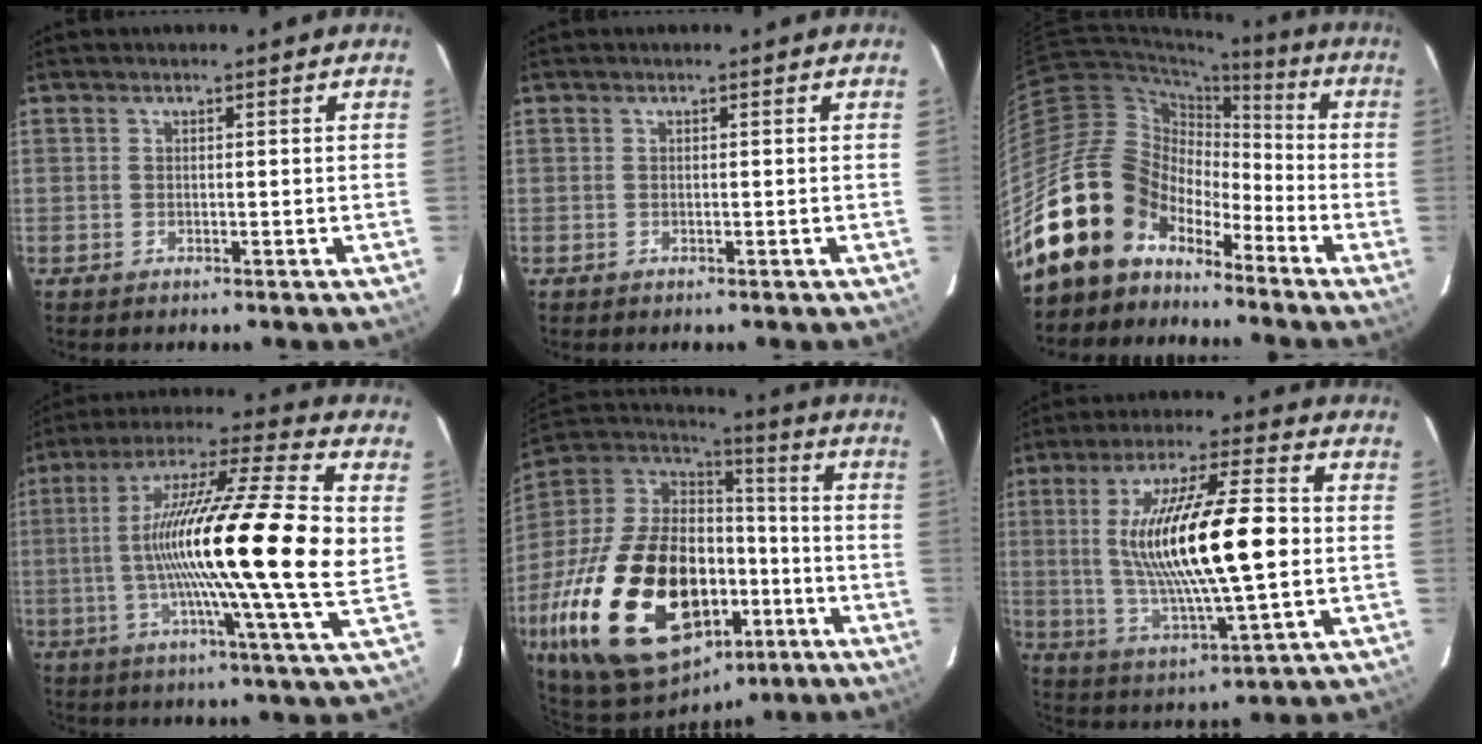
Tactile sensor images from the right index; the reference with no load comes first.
{"total": 0.0}
{"total": 17.0, "force": [-12.5, 10.4, 5.0], "torque": [-0.105, 0.034, -0.225]}
{"total": 23.7, "force": [1.2, -0.1, 23.7], "torque": [-0.400, 0.005, -0.001]}
{"total": 35.2, "force": [-14.6, 20.8, 24.3], "torque": [-0.498, -0.003, -0.223]}
{"total": 19.6, "force": [0.7, 3.7, 19.2], "torque": [-0.355, -0.004, 0.025]}